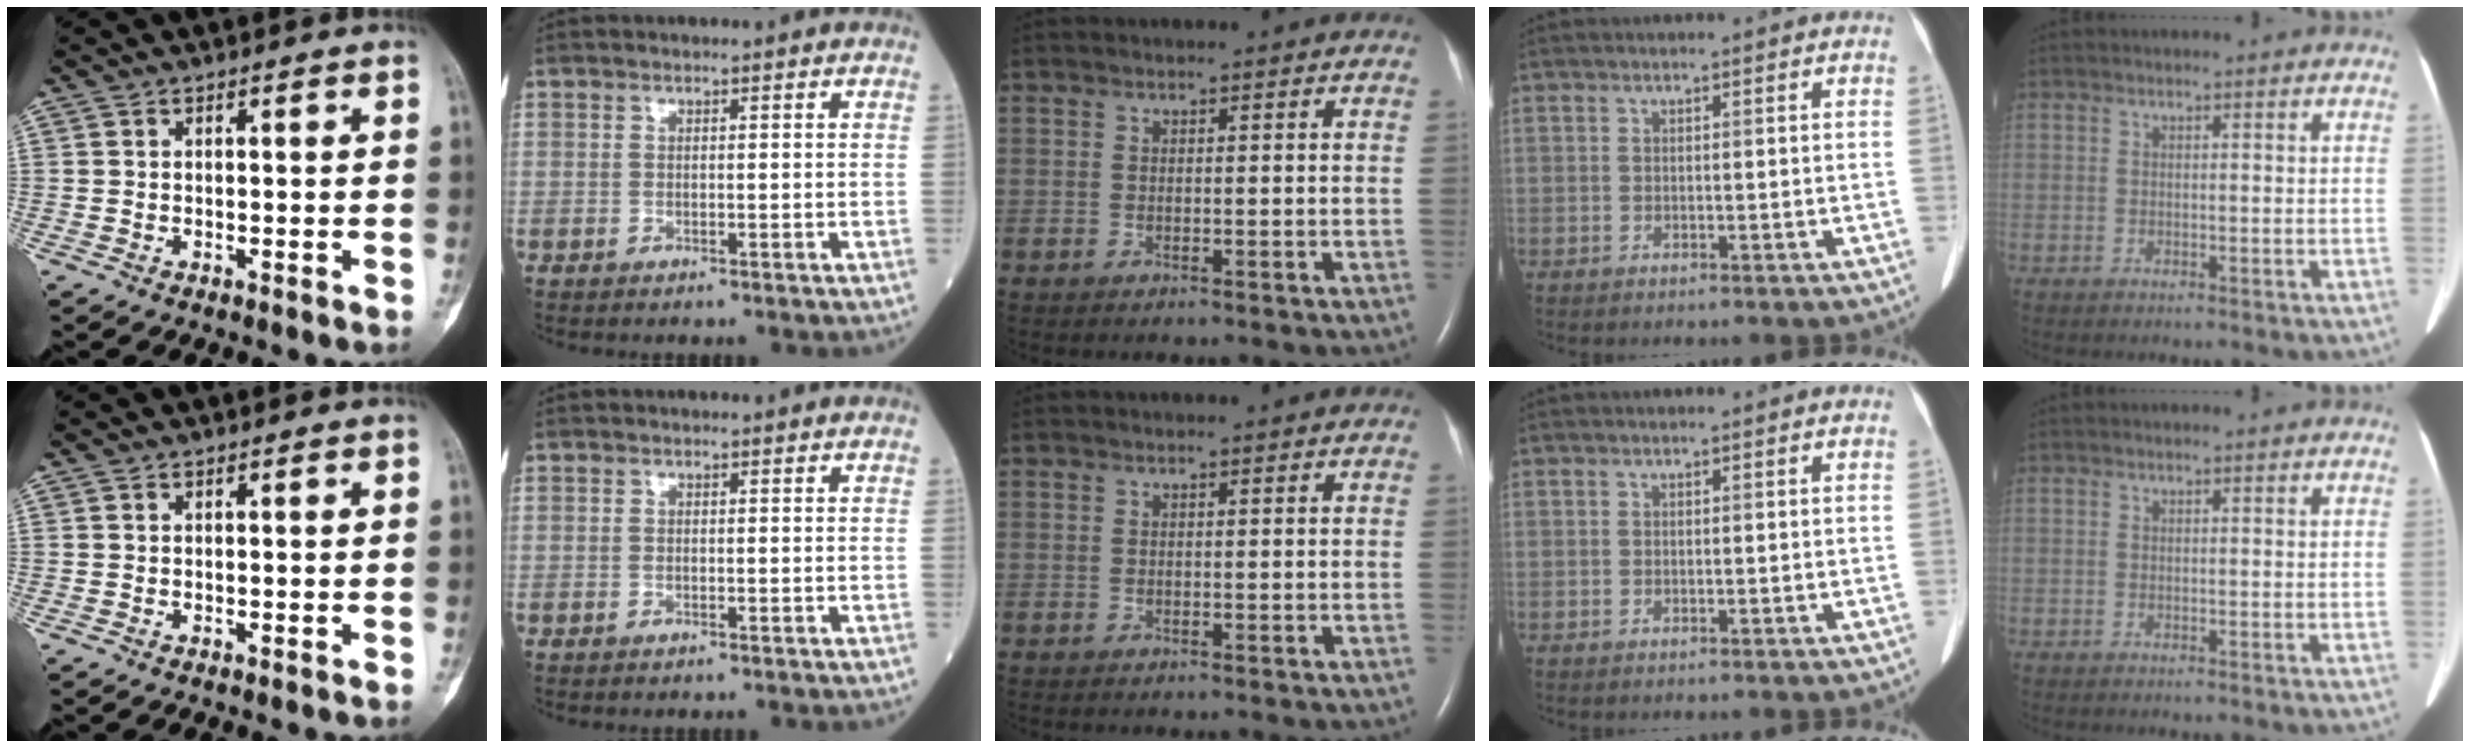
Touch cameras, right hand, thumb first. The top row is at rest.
{}